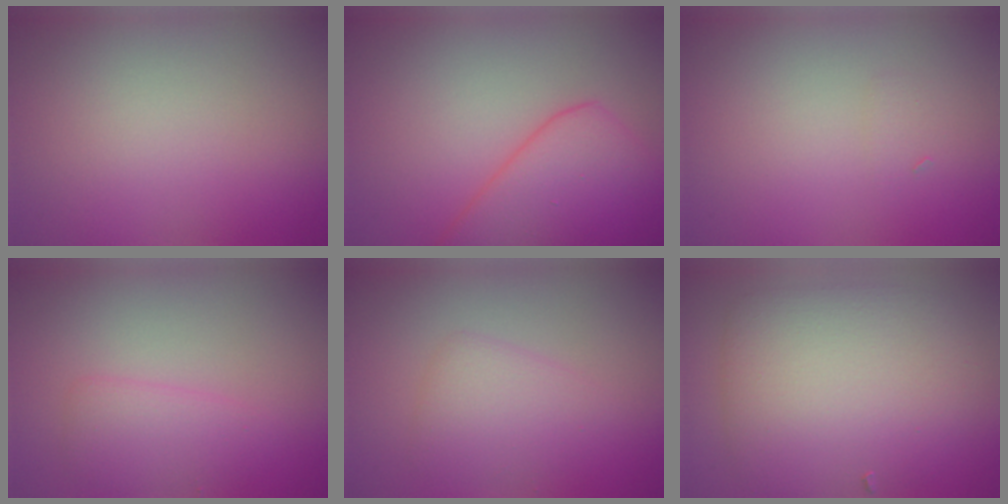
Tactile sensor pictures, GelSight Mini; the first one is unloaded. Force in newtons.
{"total": 6.9, "press": 6.9, "slide": 0.5}
{"total": 0.6, "press": 0.6, "slide": 0.0}
{"total": 2.3, "press": 2.3, "slide": 0.2}
{"total": 2.7, "press": 2.7, "slide": 0.1}
{"total": 7.9, "press": 7.9, "slide": 0.3}